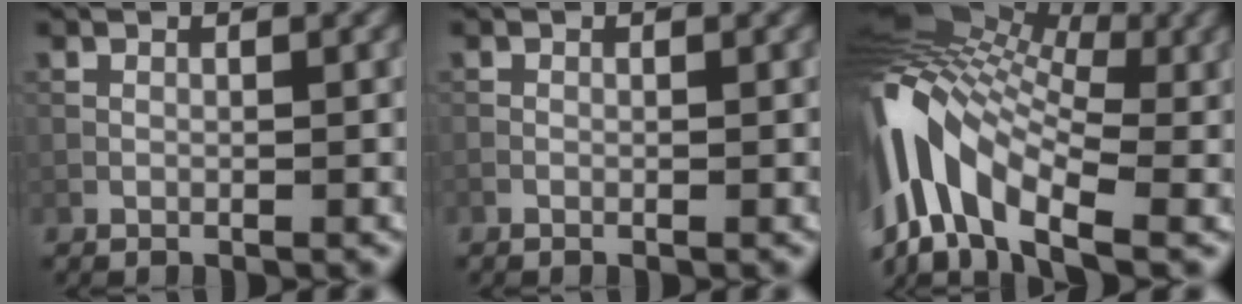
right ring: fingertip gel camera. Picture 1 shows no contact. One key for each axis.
{"total": 0.0}
{"total": 13.4, "fx": -1.4, "fy": 7.1, "fz": 11.2, "tx": -0.237, "ty": 0.026, "tz": -0.031}